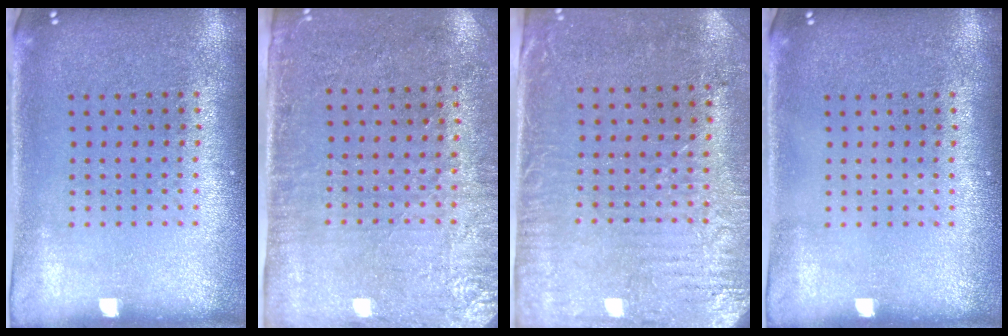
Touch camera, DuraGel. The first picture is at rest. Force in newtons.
{"total": 2.8, "press": 2.4, "slide": 1.4}
{"total": 3.1, "press": 2.6, "slide": 1.7}
{"total": 0.0}